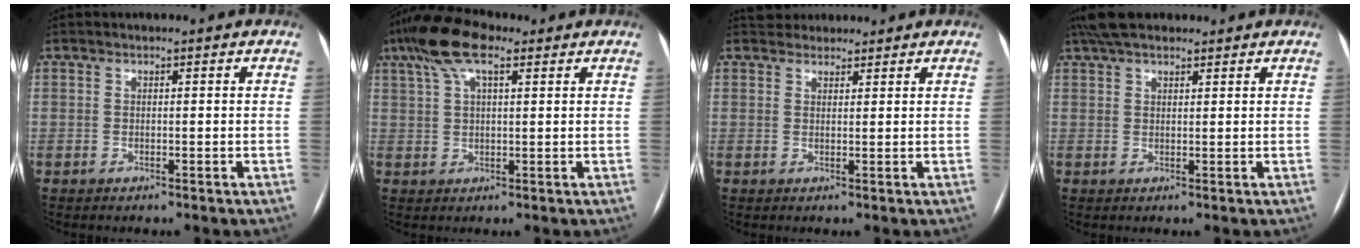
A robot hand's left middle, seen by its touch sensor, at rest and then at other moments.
{"total": 8.4, "force": [4.9, 2.7, 6.2], "torque": [-0.130, 0.034, 0.089]}
{"total": 3.5, "force": [3.1, 1.5, 0.0], "torque": [0.006, 0.024, 0.049]}
{"total": 6.6, "force": [5.4, 2.3, 3.2], "torque": [-0.058, 0.036, 0.097]}